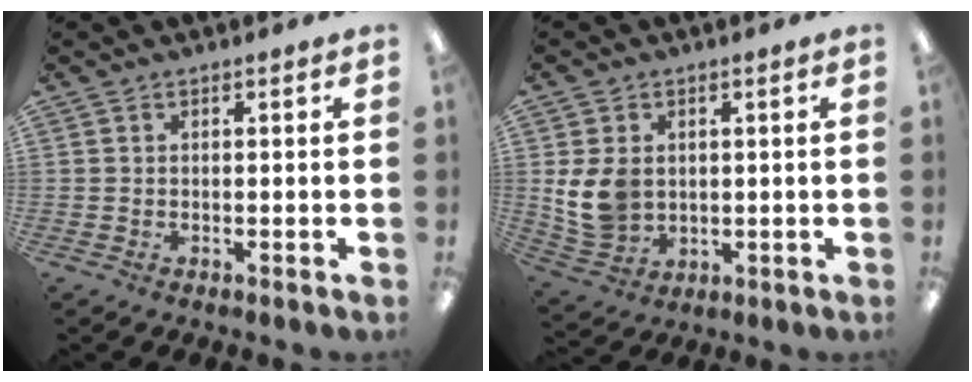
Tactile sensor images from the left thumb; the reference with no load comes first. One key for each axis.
{"total": 9.4, "fx": 1.4, "fy": 7.5, "fz": 5.5, "tx": -0.132, "ty": 0.009, "tz": 0.030}